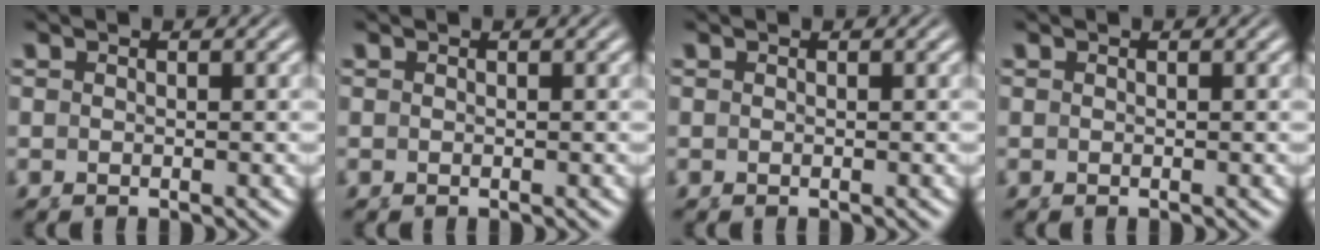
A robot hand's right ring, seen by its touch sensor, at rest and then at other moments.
{"total": 0.0}
{"total": 0.0}
{"total": 0.0}